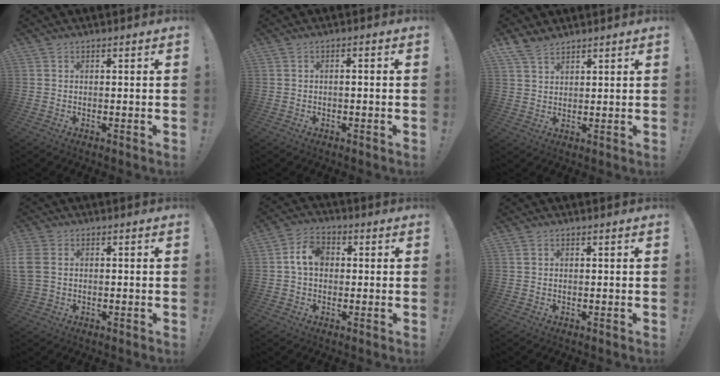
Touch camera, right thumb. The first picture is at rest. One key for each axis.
{"total": 1.3, "fx": -0.9, "fy": -0.2, "fz": 1.0, "tx": -0.019, "ty": 0.002, "tz": -0.016}
{"total": 5.8, "fx": 4.8, "fy": 2.6, "fz": 2.0, "tx": -0.041, "ty": -0.023, "tz": 0.094}
{"total": 5.6, "fx": 0.0, "fy": 4.3, "fz": 3.6, "tx": -0.085, "ty": 0.009, "tz": 0.003}
{"total": 8.1, "fx": 1.0, "fy": 5.8, "fz": 5.5, "tx": -0.095, "ty": 0.020, "tz": 0.022}
{"total": 0.5, "fx": 0.0, "fy": 0.3, "fz": 0.5, "tx": -0.012, "ty": 0.004, "tz": 0.000}